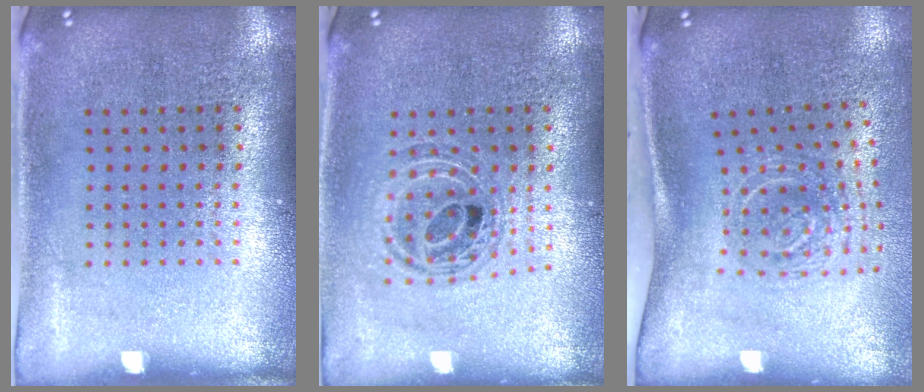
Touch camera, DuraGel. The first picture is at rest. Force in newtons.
{"total": 0.9, "press": 0.9, "slide": 0.2}
{"total": 2.0, "press": 1.2, "slide": 1.6}